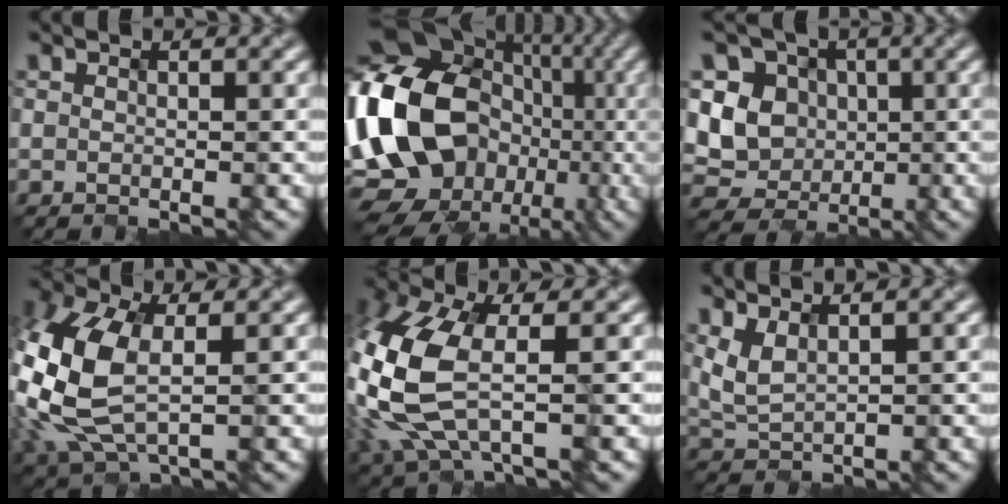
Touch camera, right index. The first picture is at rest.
{"total": 19.6, "force": [-2.9, 14.5, 12.9], "torque": [-0.241, 0.025, -0.055]}
{"total": 8.7, "force": [1.0, 7.7, 4.0], "torque": [-0.079, 0.025, -0.008]}
{"total": 9.8, "force": [-0.1, 5.8, 7.9], "torque": [-0.212, 0.000, -0.004]}
{"total": 11.1, "force": [-0.6, 5.7, 9.5], "torque": [-0.267, -0.017, -0.014]}
{"total": 2.2, "force": [1.1, 0.8, 1.7], "torque": [-0.048, -0.002, 0.028]}